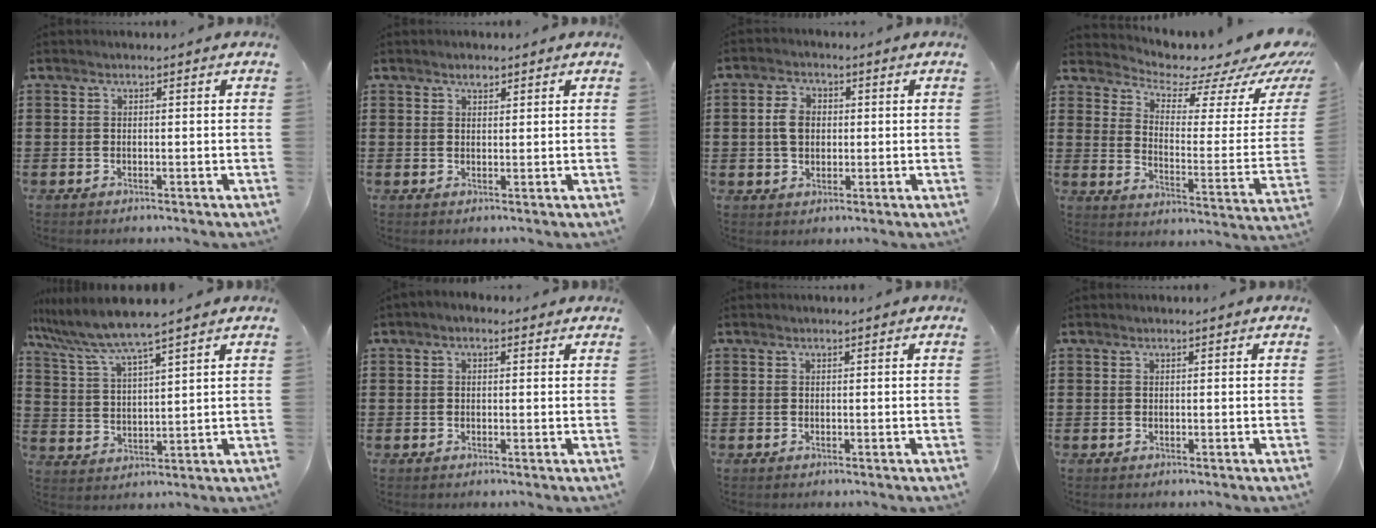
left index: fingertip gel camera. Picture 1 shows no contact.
{"total": 1.2, "force": [1.0, 0.6, 0.5], "torque": [-0.012, 0.002, 0.018]}
{"total": 4.7, "force": [0.3, 3.3, 3.2], "torque": [-0.076, 0.011, 0.001]}
{"total": 4.9, "force": [4.2, 1.6, 1.9], "torque": [-0.050, -0.045, 0.065]}
{"total": 6.3, "force": [5.6, -0.3, 3.0], "torque": [-0.081, -0.026, 0.095]}
{"total": 1.1, "force": [0.1, 0.9, 0.7], "torque": [-0.015, 0.008, 0.001]}
{"total": 0.0}
{"total": 0.0}